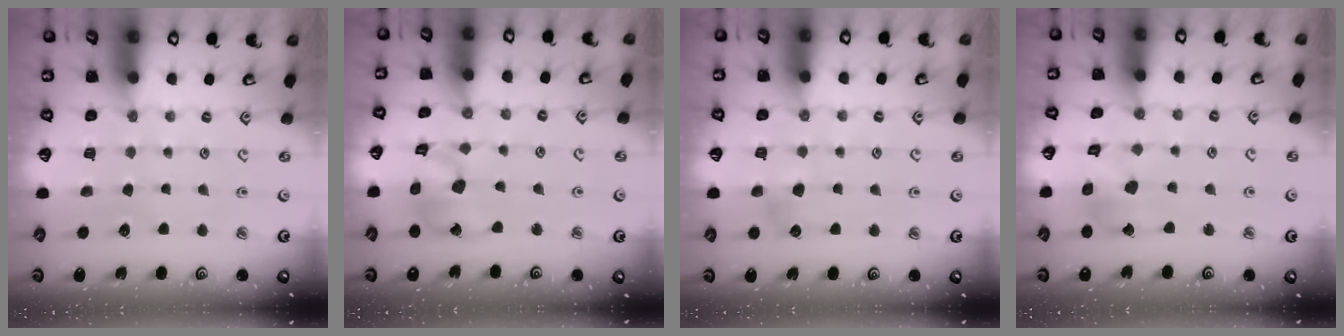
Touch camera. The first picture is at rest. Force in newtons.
{"total": 12.4, "press": 12.2, "slide": 1.7}
{"total": 4.5, "press": 4.5, "slide": 0.4}
{"total": 8.7, "press": 8.6, "slide": 0.9}